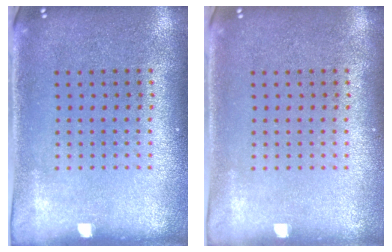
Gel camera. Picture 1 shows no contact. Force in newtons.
{"total": 0.0}